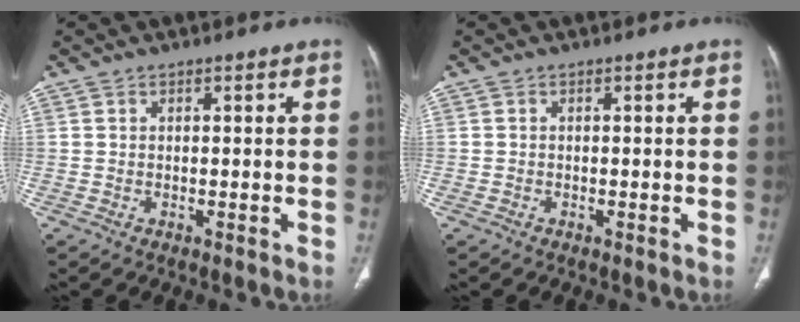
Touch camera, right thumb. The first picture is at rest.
{"total": 0.5, "force": [-0.3, 0.4, 0.2], "torque": [-0.008, 0.000, -0.007]}